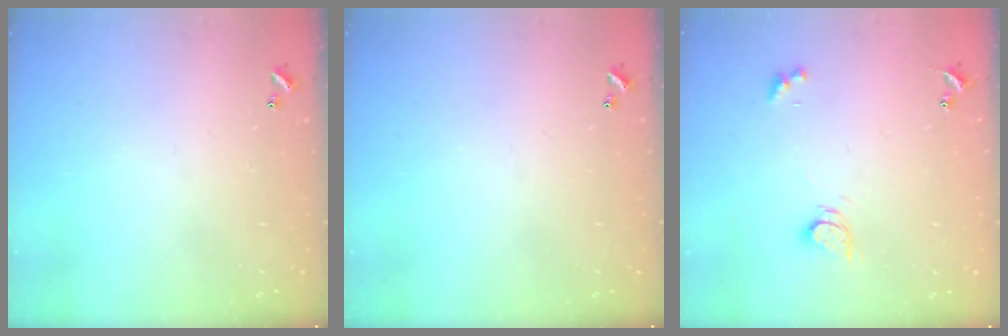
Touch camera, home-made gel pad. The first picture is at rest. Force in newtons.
{"total": 0.0}
{"total": 2.5, "press": 2.5, "slide": 0.4}